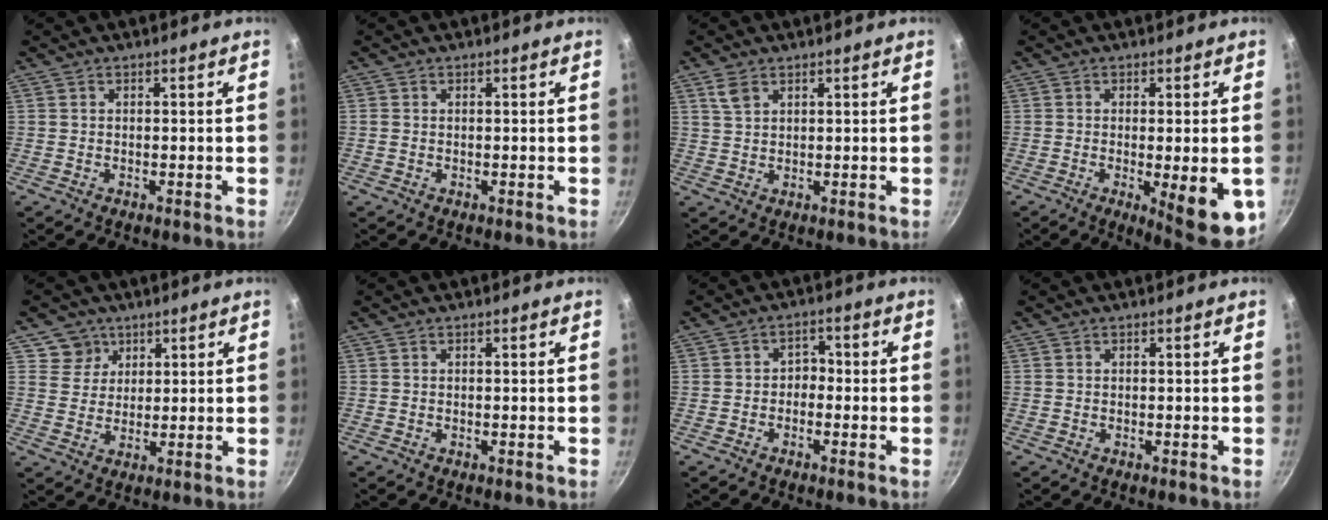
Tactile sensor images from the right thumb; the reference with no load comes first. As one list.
[{"total": 0.7, "force": [0.0, 0.6, 0.3], "torque": [-0.007, 0.002, -0.002]}, {"total": 3.0, "force": [1.7, 1.8, 1.7], "torque": [-0.027, -0.003, 0.035]}, {"total": 11.9, "force": [-2.9, 3.0, 11.2], "torque": [-0.133, -0.009, -0.029]}, {"total": 5.2, "force": [2.9, 4.4, 0.4], "torque": [0.026, -0.005, 0.049]}, {"total": 0.0}, {"total": 2.8, "force": [-1.0, 2.2, 1.4], "torque": [-0.004, 0.018, -0.025]}, {"total": 0.0}]